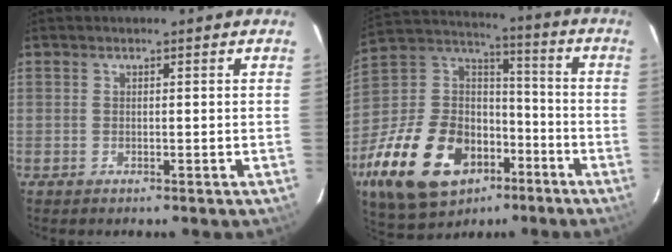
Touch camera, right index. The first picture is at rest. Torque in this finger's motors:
{"motor_torque": [1.67, -0.46, 0.43, 0.08]}